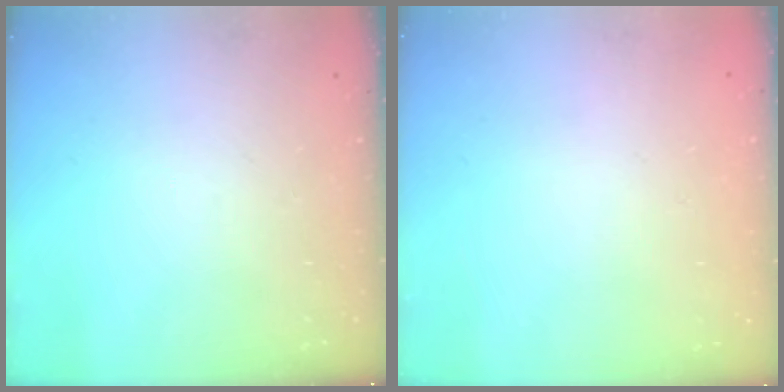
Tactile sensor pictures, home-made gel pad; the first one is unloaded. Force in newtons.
{"total": 1.7, "press": 1.7, "slide": 0.2}